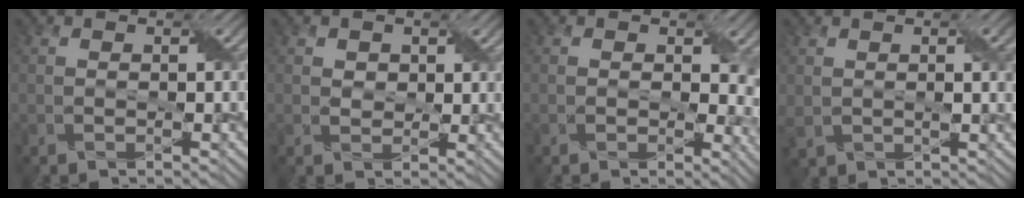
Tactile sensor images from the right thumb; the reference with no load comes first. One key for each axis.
{"total": 2.0, "fx": 0.9, "fy": 1.6, "fz": 0.7, "tx": -0.020, "ty": -0.002, "tz": 0.011}
{"total": 5.6, "fx": 0.6, "fy": 3.9, "fz": 4.0, "tx": -0.053, "ty": -0.018, "tz": 0.014}
{"total": 3.3, "fx": 0.8, "fy": 1.6, "fz": 2.8, "tx": -0.062, "ty": 0.001, "tz": 0.019}